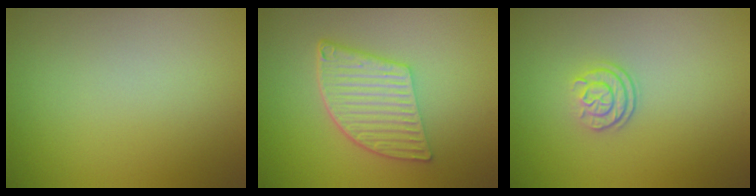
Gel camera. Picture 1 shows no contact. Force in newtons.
{"total": 5.6, "press": 4.2, "slide": 3.7}
{"total": 2.4, "press": 1.8, "slide": 1.6}